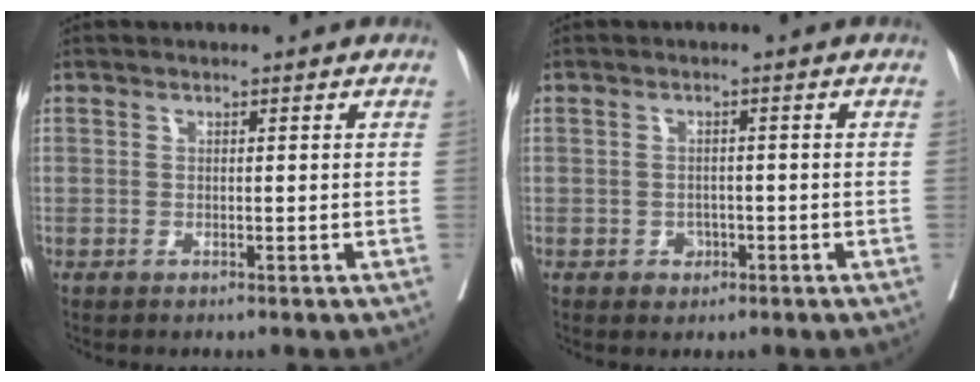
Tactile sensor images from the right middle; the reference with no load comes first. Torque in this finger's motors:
{"motor_torque": [0.34, -0.25, 0.01, 0.00]}